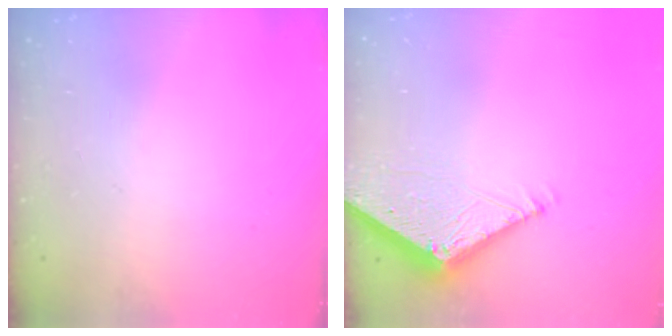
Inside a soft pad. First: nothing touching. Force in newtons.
{"total": 6.6, "press": 6.6, "slide": 0.1}